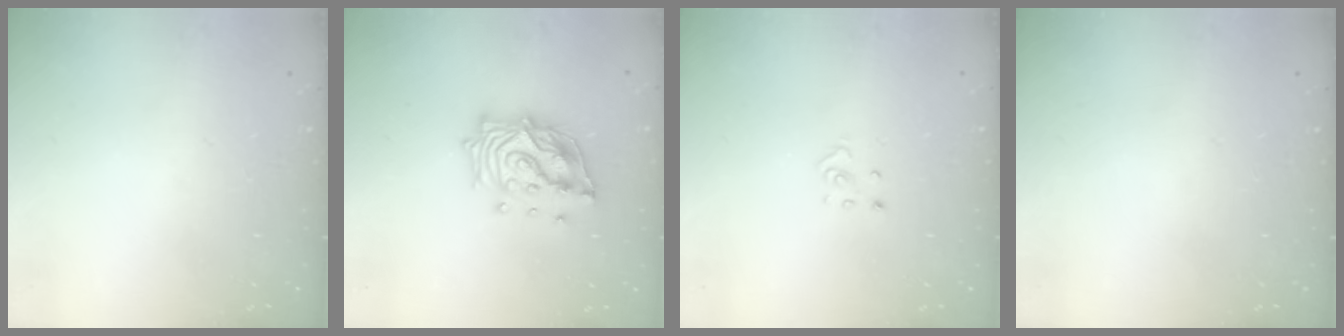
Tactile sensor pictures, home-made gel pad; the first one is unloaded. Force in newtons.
{"total": 17.3, "press": 17.1, "slide": 2.3}
{"total": 2.3, "press": 2.3, "slide": 0.2}
{"total": 0.0}